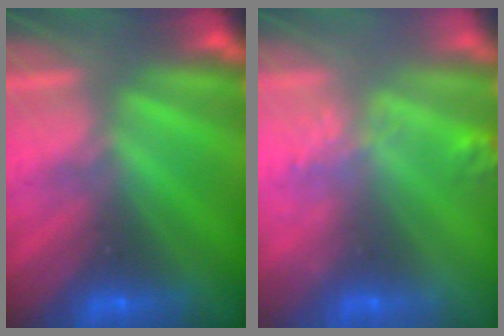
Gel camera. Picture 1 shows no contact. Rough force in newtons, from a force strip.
{"total": 2.8}